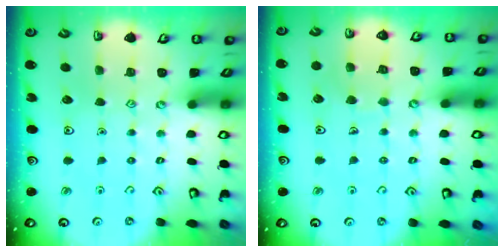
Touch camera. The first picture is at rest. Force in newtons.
{"total": 6.6, "press": 6.6, "slide": 0.5}